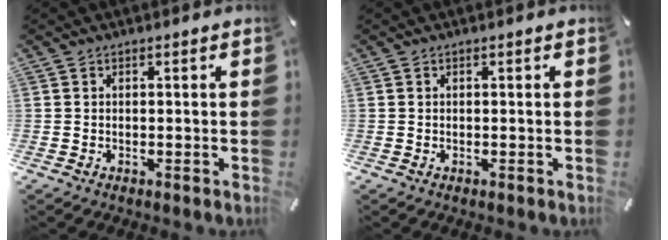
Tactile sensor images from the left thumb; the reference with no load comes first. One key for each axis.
{"total": 0.0}